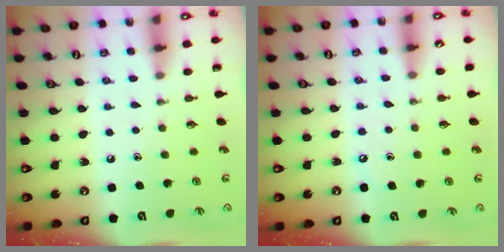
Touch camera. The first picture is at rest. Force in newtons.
{"total": 3.7, "press": 3.7, "slide": 0.3}